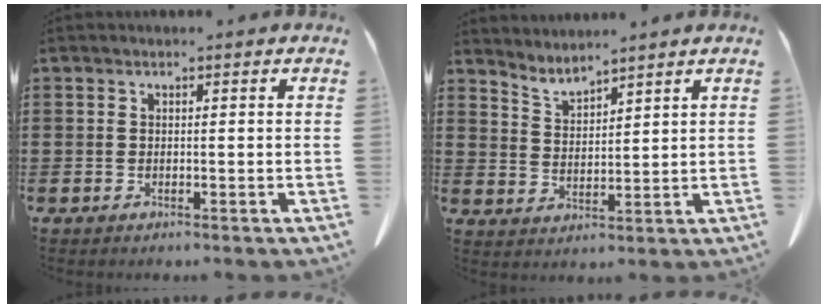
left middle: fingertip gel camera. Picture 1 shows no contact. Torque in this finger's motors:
{"motor_torque": [-0.52, 0.55, -0.21, -0.05]}